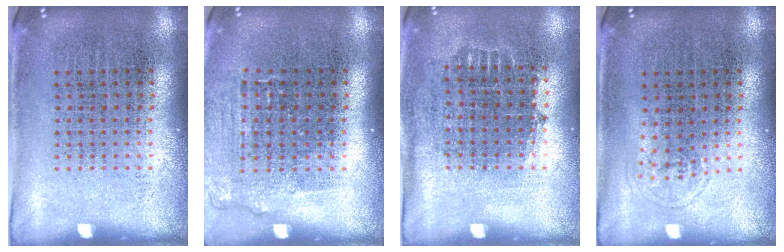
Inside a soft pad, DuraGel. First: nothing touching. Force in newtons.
{"total": 1.1, "press": 1.0, "slide": 0.4}
{"total": 0.7, "press": 0.6, "slide": 0.3}
{"total": 0.6, "press": 0.5, "slide": 0.3}